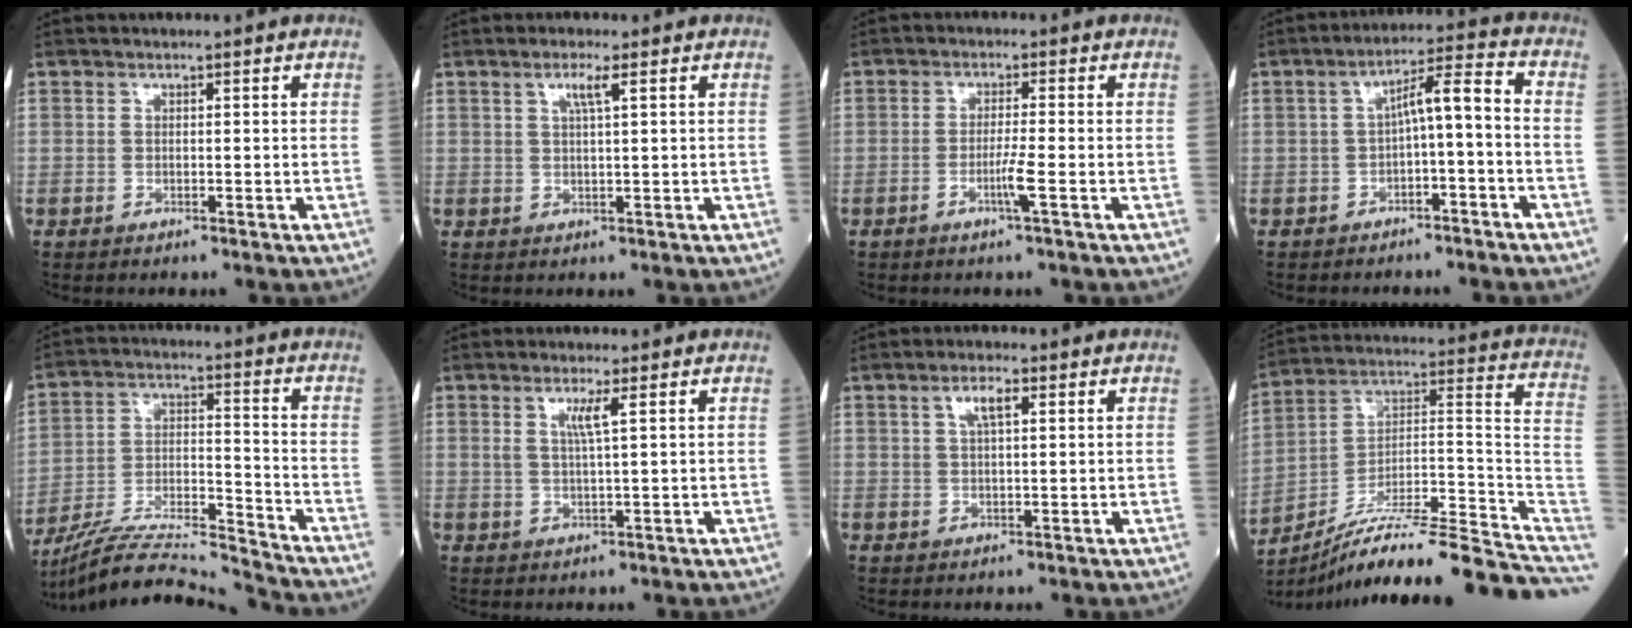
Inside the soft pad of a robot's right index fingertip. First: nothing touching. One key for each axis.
{"total": 2.6, "fx": 1.2, "fy": -0.2, "fz": 2.3, "tx": -0.047, "ty": 0.001, "tz": 0.022}
{"total": 3.2, "fx": -1.3, "fy": -0.5, "fz": 2.9, "tx": -0.060, "ty": -0.006, "tz": -0.027}
{"total": 6.0, "fx": -1.3, "fy": 1.0, "fz": 5.8, "tx": -0.090, "ty": 0.032, "tz": -0.020}
{"total": 15.5, "fx": -15.0, "fy": -1.6, "fz": 3.7, "tx": -0.068, "ty": 0.013, "tz": -0.265}
{"total": 3.0, "fx": 1.2, "fy": -0.3, "fz": 2.7, "tx": -0.057, "ty": -0.003, "tz": 0.022}
{"total": 3.3, "fx": 1.4, "fy": 0.7, "fz": 2.9, "tx": -0.059, "ty": 0.006, "tz": 0.026}
{"total": 24.7, "fx": -21.3, "fy": 0.5, "fz": 12.5, "tx": -0.112, "ty": 0.037, "tz": -0.321}